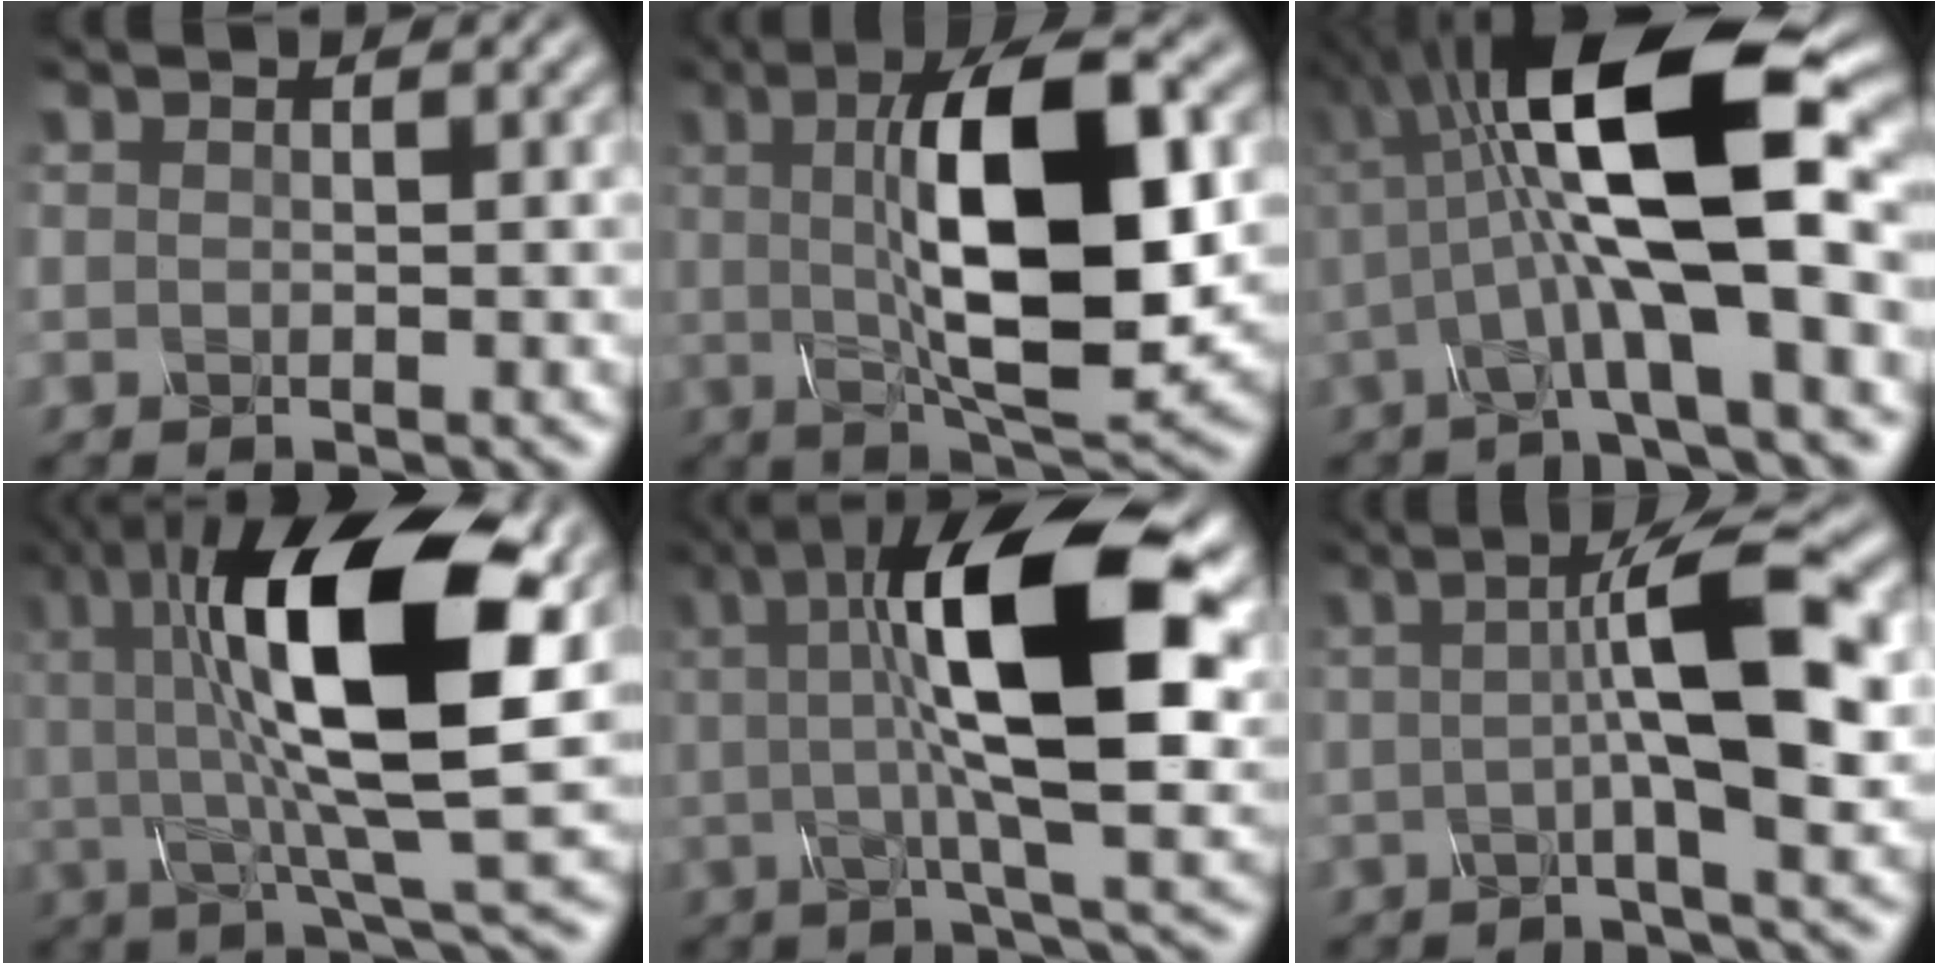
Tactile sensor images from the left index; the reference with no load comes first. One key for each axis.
{"total": 12.4, "fx": 1.5, "fy": 3.8, "fz": 11.7, "tx": -0.175, "ty": 0.005, "tz": 0.029}
{"total": 13.2, "fx": 0.8, "fy": 3.8, "fz": 12.6, "tx": -0.216, "ty": 0.026, "tz": 0.011}
{"total": 14.4, "fx": 3.8, "fy": 4.5, "fz": 13.2, "tx": -0.221, "ty": 0.007, "tz": 0.060}
{"total": 14.0, "fx": 2.9, "fy": 3.8, "fz": 13.2, "tx": -0.197, "ty": 0.015, "tz": 0.046}
{"total": 8.3, "fx": 1.0, "fy": 1.6, "fz": 8.0, "tx": -0.108, "ty": 0.013, "tz": 0.011}